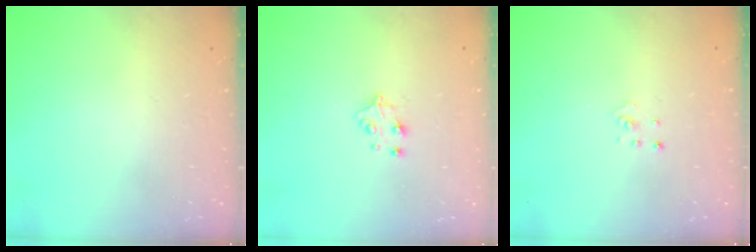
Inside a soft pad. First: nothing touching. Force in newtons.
{"total": 5.3, "press": 5.2, "slide": 0.8}
{"total": 1.1, "press": 1.1, "slide": 0.1}